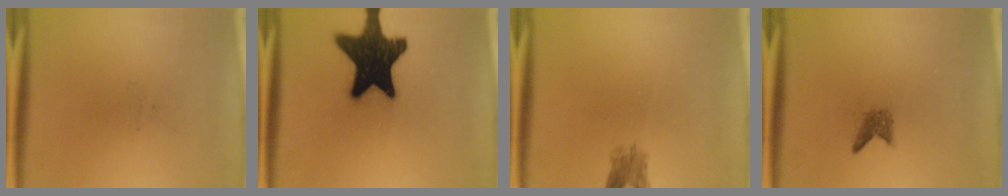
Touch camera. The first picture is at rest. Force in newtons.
{"total": 19.6}
{"total": 2.5}
{"total": 1.7}